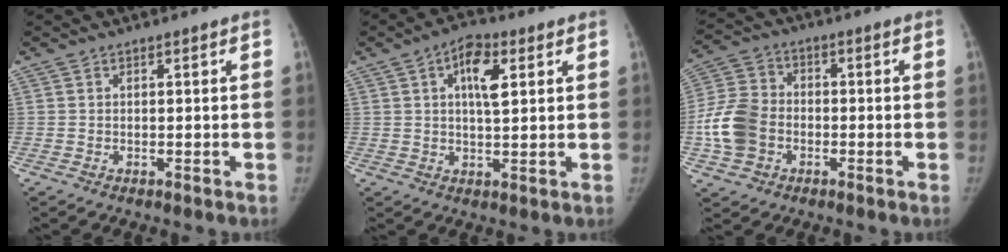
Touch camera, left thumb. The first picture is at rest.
{"total": 7.5, "force": [2.6, 3.4, 6.2], "torque": [-0.087, 0.000, 0.039]}
{"total": 10.6, "force": [-2.5, 8.3, 6.0], "torque": [-0.113, 0.022, -0.052]}